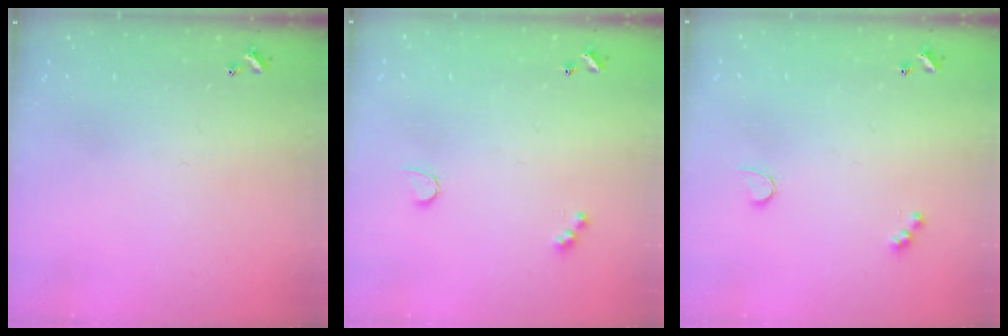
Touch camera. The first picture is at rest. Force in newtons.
{"total": 2.6, "press": 2.5, "slide": 0.5}
{"total": 2.6, "press": 2.5, "slide": 0.5}